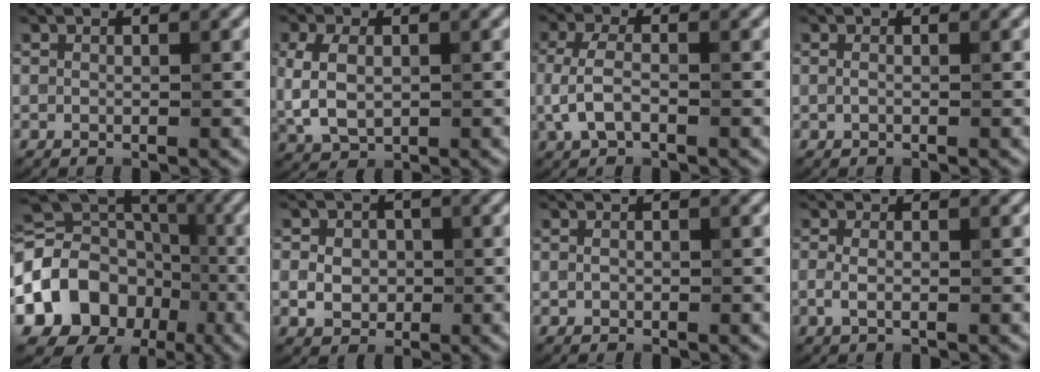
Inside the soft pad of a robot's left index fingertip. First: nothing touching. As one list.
[{"total": 4.4, "force": [0.2, 2.9, 3.3], "torque": [-0.073, 0.000, 0.007]}, {"total": 3.1, "force": [-0.7, 1.5, 2.7], "torque": [-0.061, 0.003, -0.019]}, {"total": 0.6, "force": [0.0, 0.4, 0.5], "torque": [-0.014, 0.000, -0.001]}, {"total": 11.2, "force": [-3.0, 9.1, 5.8], "torque": [-0.107, 0.003, -0.069]}, {"total": 3.6, "force": [-0.1, 3.0, 1.9], "torque": [-0.019, 0.002, -0.014]}, {"total": 0.8, "force": [0.0, 0.6, 0.4], "torque": [-0.007, -0.002, 0.000]}, {"total": 1.6, "force": [-0.1, 0.8, 1.3], "torque": [-0.031, -0.001, -0.005]}]